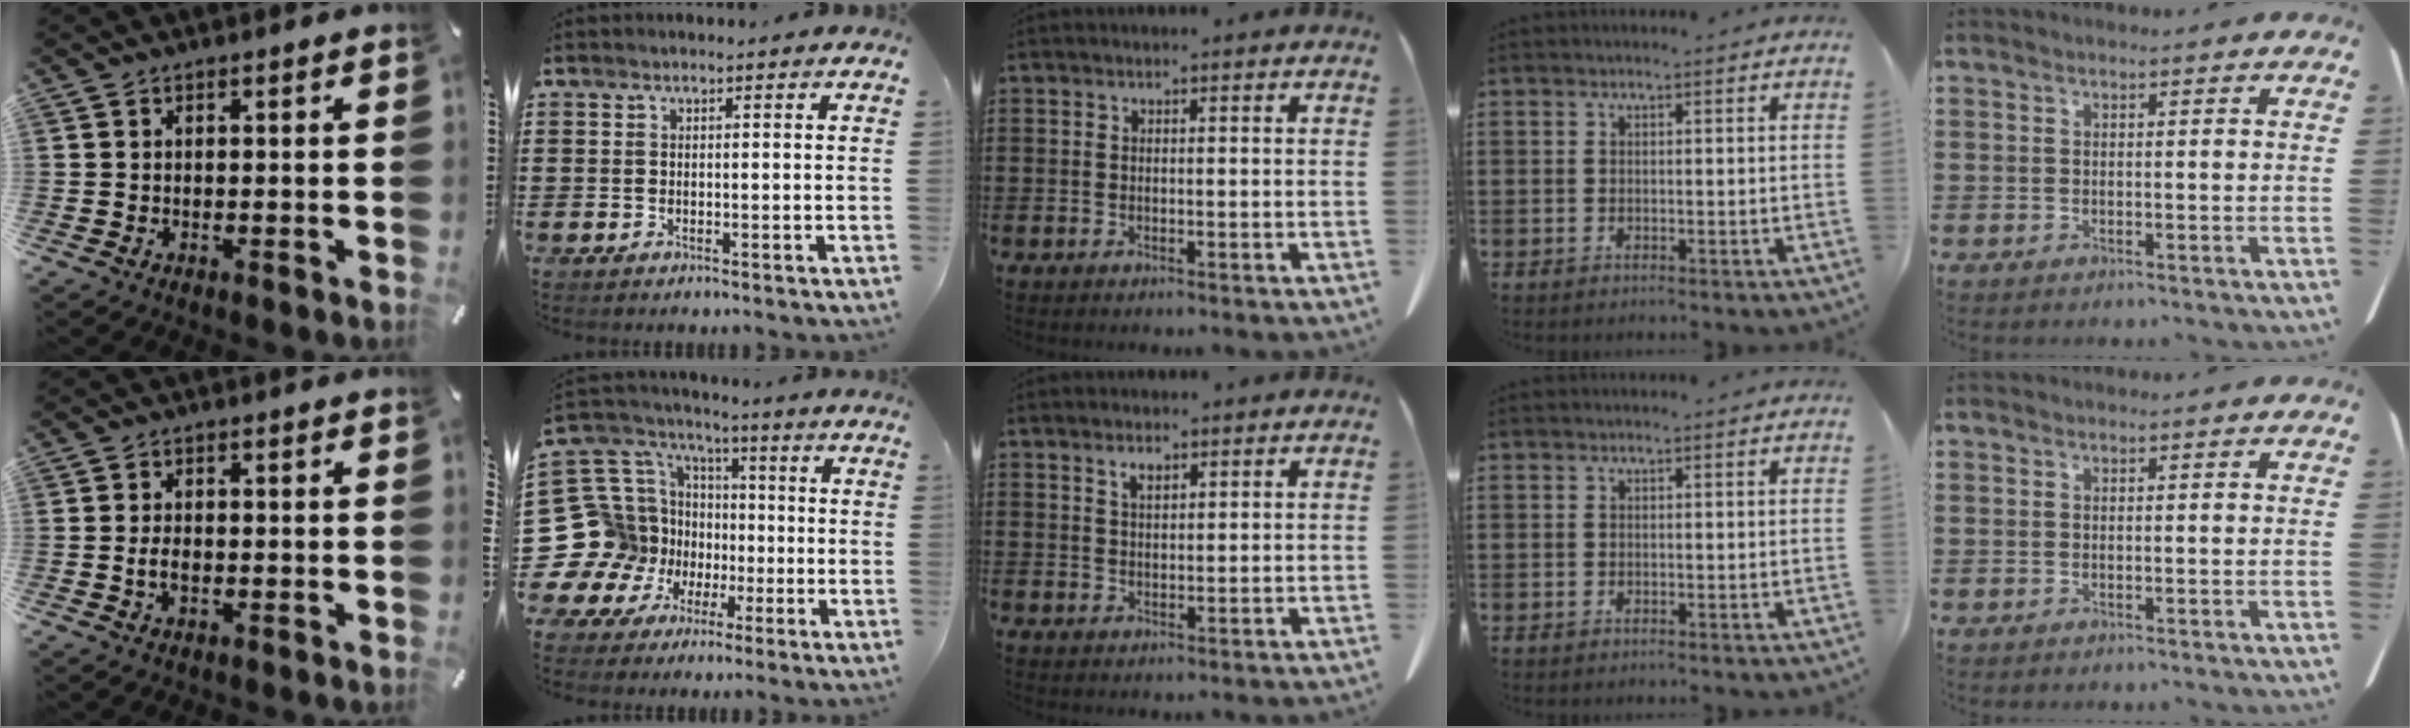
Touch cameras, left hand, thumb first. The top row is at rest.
{"thumb": {"total": 2.9, "force": [-0.7, 1.7, 2.3], "torque": [-0.047, 0.001, -0.013]}, "index": {"total": 15.5, "force": [-3.0, 14.7, 4.0], "torque": [-0.166, -0.012, -0.023]}, "middle": {"total": 2.1, "force": [1.5, 0.7, 1.4], "torque": [-0.023, -0.003, 0.025]}}